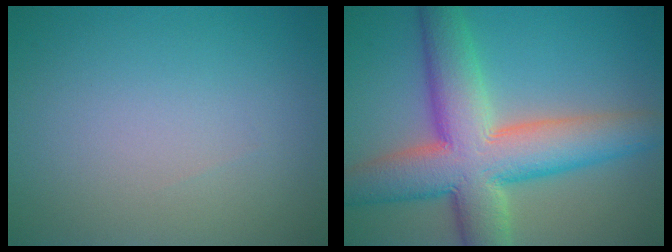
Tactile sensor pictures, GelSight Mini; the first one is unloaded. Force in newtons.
{"total": 11.1, "press": 11.0, "slide": 0.7}